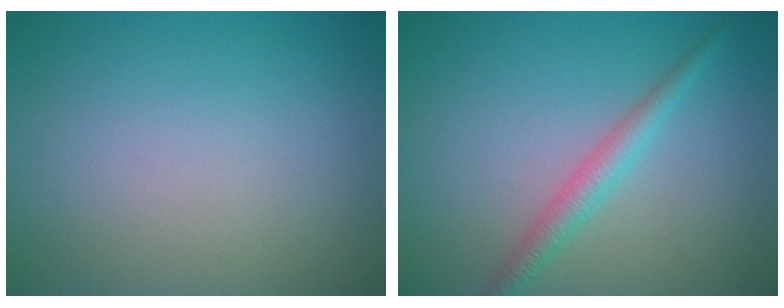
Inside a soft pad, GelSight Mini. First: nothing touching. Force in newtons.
{"total": 2.3, "press": 2.3, "slide": 0.1}